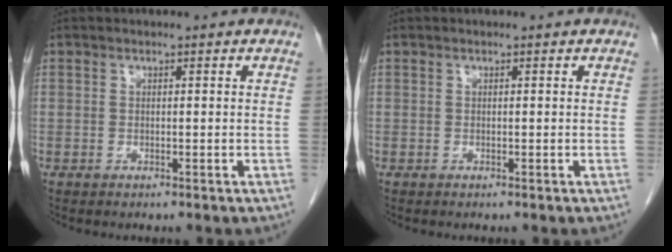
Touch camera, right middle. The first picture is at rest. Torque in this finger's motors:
{"motor_torque": [-0.12, -0.01, 0.01, -0.01]}